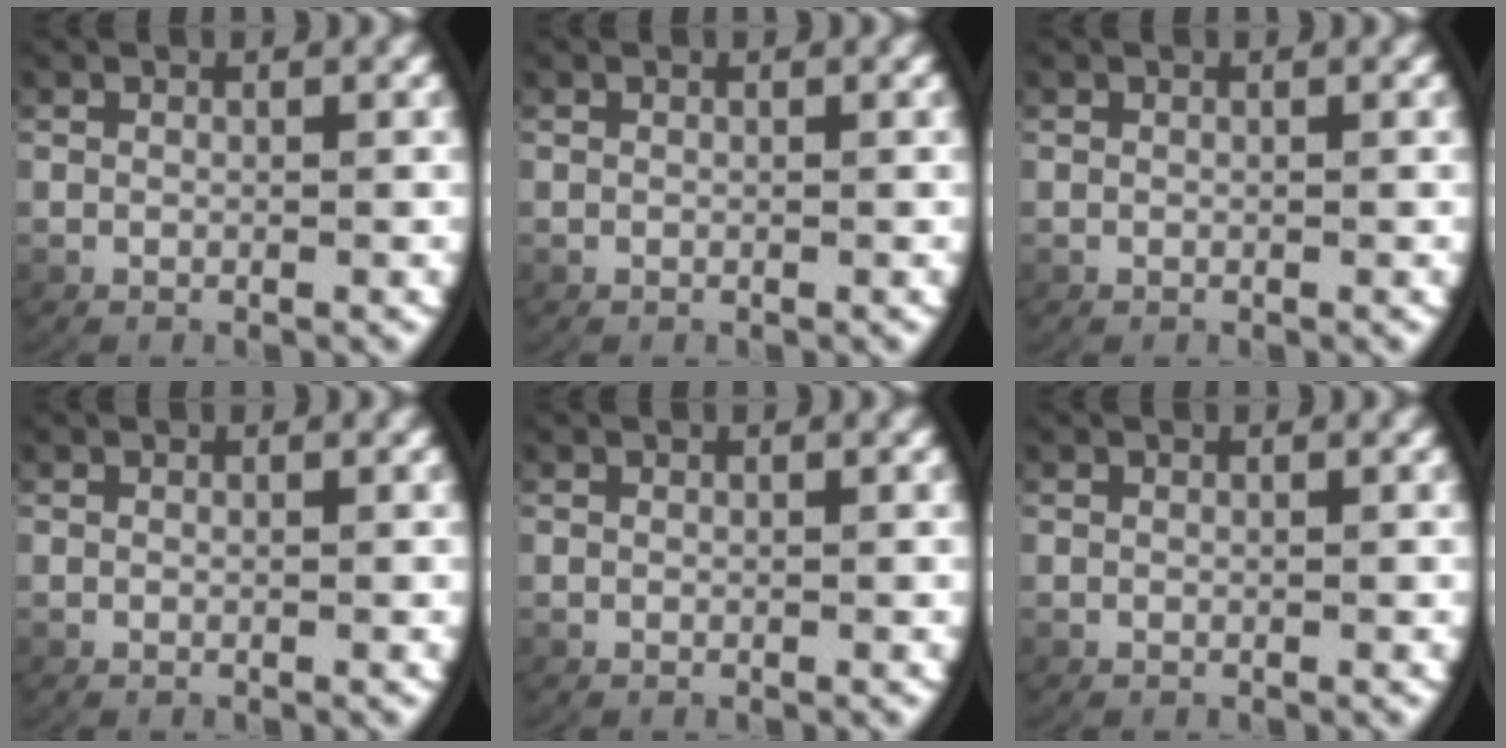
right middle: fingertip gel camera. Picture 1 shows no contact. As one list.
[{"total": 0.0}, {"total": 0.0}, {"total": 0.0}, {"total": 0.0}, {"total": 0.0}]